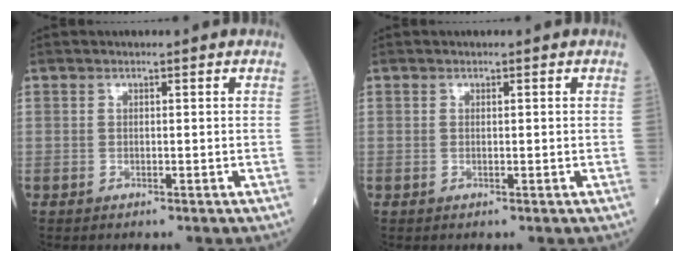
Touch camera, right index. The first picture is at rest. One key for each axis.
{"total": 0.0}